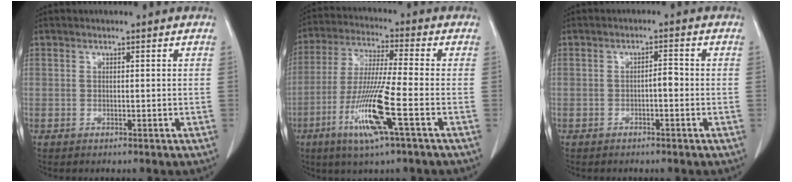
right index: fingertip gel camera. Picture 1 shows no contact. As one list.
[{"total": 12.5, "force": [-4.8, -0.2, 11.5], "torque": [-0.235, -0.021, -0.095]}, {"total": 1.8, "force": [-0.5, 0.5, 1.6], "torque": [-0.022, 0.005, -0.010]}]